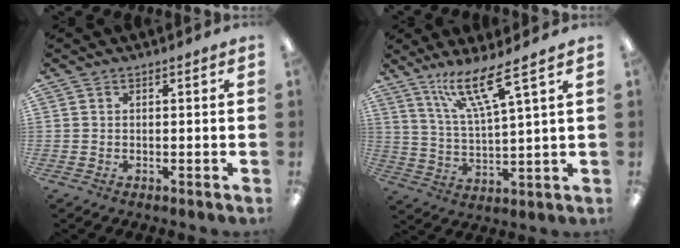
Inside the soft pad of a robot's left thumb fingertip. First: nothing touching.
{"total": 12.1, "force": [8.2, 1.6, 8.6], "torque": [-0.171, -0.034, 0.140]}